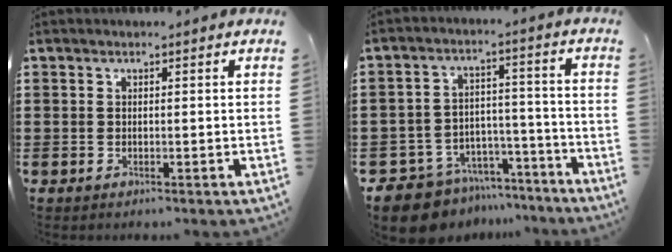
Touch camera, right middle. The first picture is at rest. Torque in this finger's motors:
{"motor_torque": [0.60, -0.64, 0.36, 0.08]}